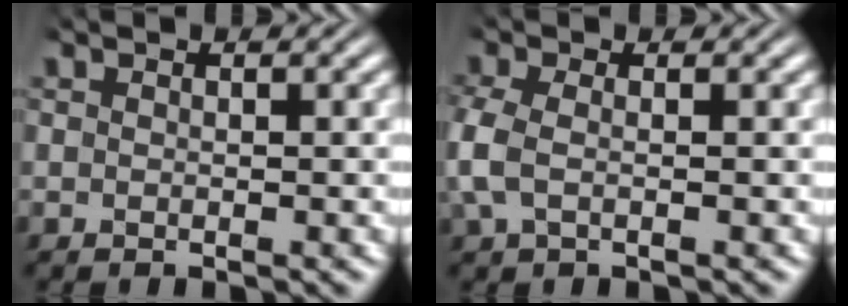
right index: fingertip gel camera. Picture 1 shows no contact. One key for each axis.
{"total": 2.9, "fx": -0.4, "fy": 1.9, "fz": 2.1, "tx": -0.076, "ty": -0.015, "tz": 0.000}